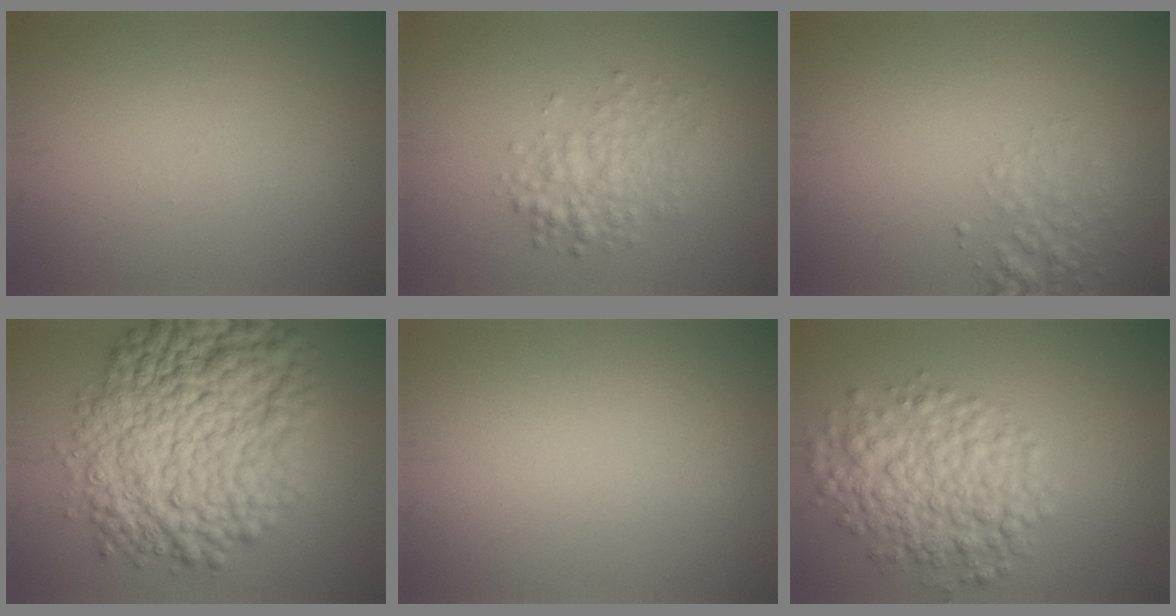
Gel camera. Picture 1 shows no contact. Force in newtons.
{"total": 3.2, "press": 3.2, "slide": 0.0}
{"total": 1.8, "press": 1.8, "slide": 0.1}
{"total": 14.0, "press": 14.0, "slide": 0.2}
{"total": 0.0}
{"total": 6.2, "press": 6.2, "slide": 0.1}